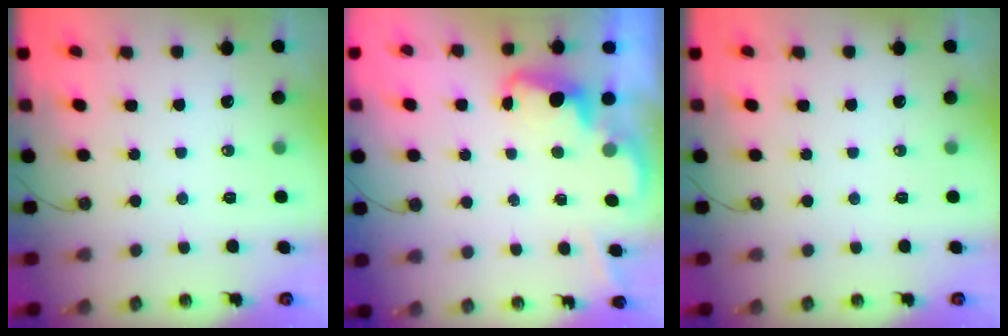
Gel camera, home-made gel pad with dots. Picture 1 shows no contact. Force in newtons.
{"total": 2.3, "press": 2.2, "slide": 0.5}
{"total": 0.0}